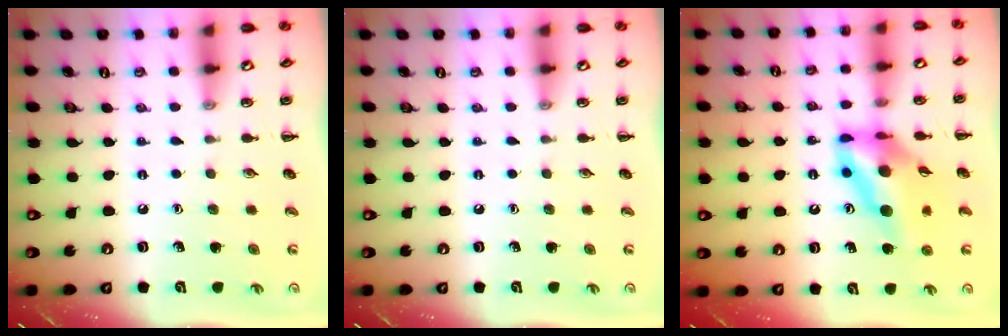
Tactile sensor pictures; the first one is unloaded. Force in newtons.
{"total": 0.0}
{"total": 13.2, "press": 12.5, "slide": 4.4}